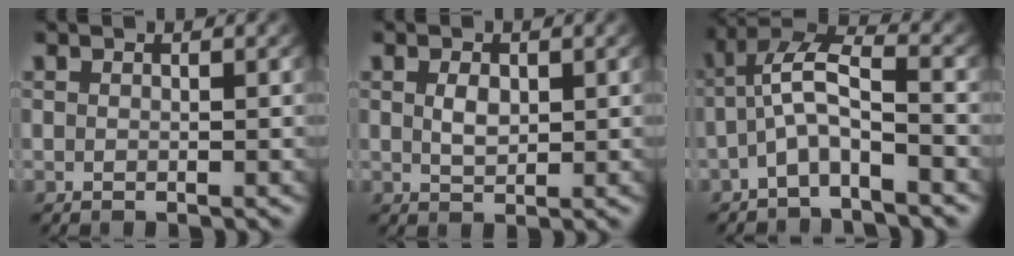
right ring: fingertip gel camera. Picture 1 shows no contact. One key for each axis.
{"total": 1.9, "fx": 0.3, "fy": 1.1, "fz": 1.6, "tx": -0.029, "ty": -0.014, "tz": 0.016}
{"total": 5.0, "fx": -0.8, "fy": 2.8, "fz": 4.1, "tx": -0.084, "ty": -0.014, "tz": -0.014}